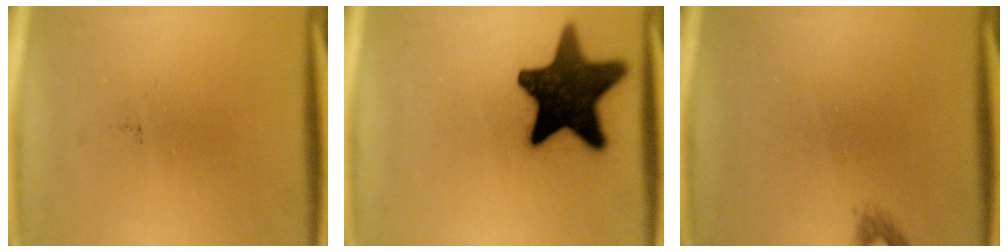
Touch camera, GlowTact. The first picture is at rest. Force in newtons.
{"total": 17.3}
{"total": 0.9}